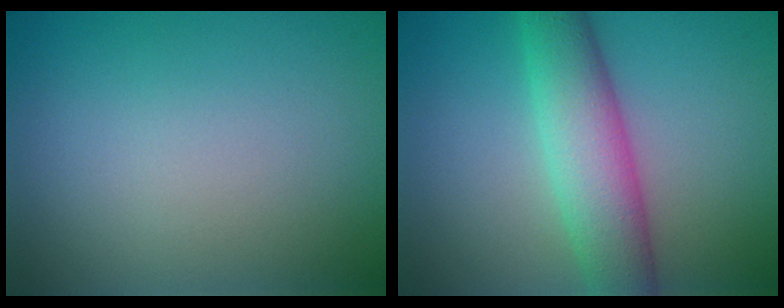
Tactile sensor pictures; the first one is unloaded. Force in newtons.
{"total": 6.2, "press": 6.2, "slide": 0.1}